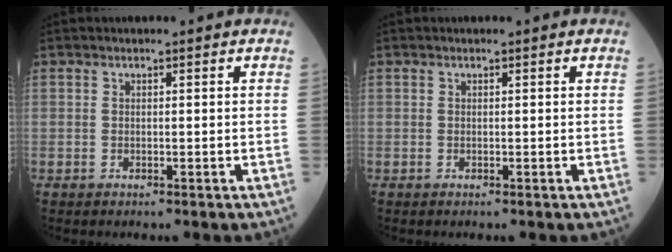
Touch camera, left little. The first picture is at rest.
{"total": 0.0}